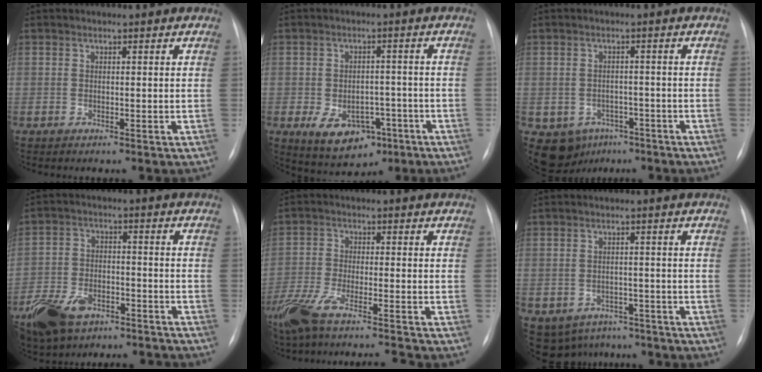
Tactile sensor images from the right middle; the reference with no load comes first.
{"total": 8.4, "force": [-3.8, 5.5, 5.0], "torque": [-0.081, 0.005, -0.046]}
{"total": 7.3, "force": [-4.0, 5.8, 1.9], "torque": [-0.038, 0.012, -0.047]}
{"total": 14.5, "force": [-10.5, 7.3, 7.0], "torque": [-0.160, 0.006, -0.172]}
{"total": 11.4, "force": [-9.9, -0.1, 5.8], "torque": [-0.112, -0.015, -0.170]}
{"total": 8.0, "force": [-5.5, 5.7, 1.6], "torque": [-0.033, 0.009, -0.065]}